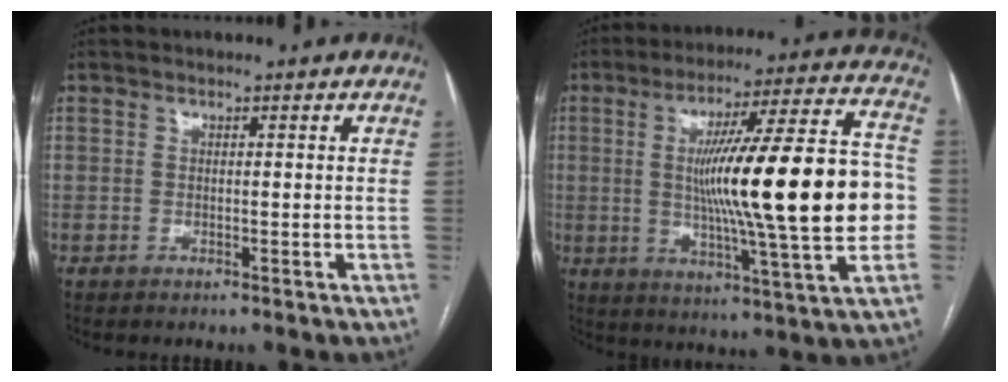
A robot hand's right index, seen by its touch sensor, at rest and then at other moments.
{"total": 24.9, "force": [-0.6, 1.6, 24.8], "torque": [-0.344, 0.019, -0.010]}